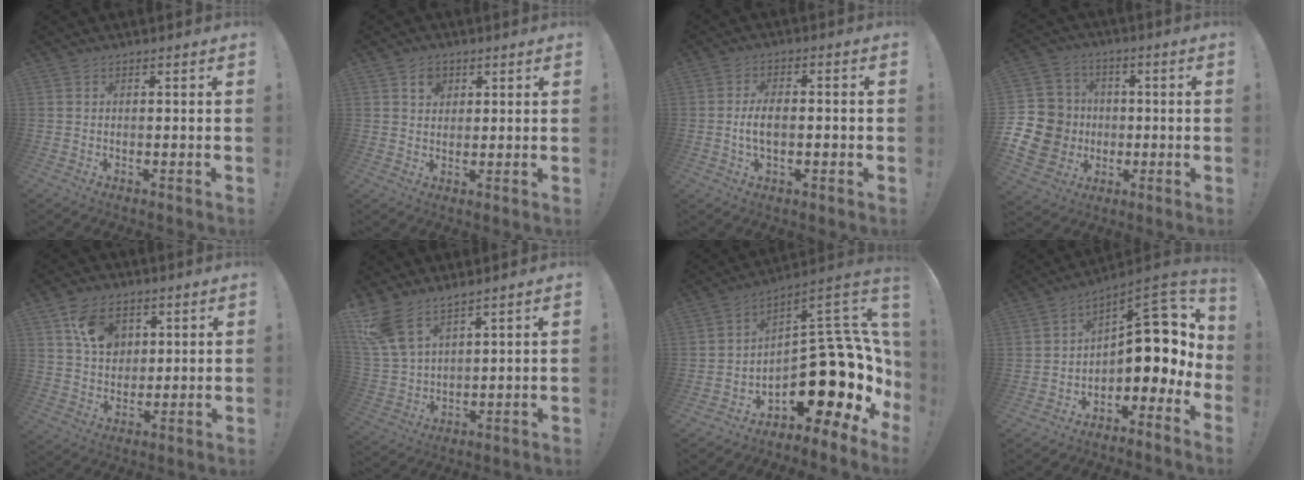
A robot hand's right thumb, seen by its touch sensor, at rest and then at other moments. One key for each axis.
{"total": 4.4, "fx": 2.1, "fy": 3.6, "fz": 1.5, "tx": -0.013, "ty": -0.007, "tz": 0.035}
{"total": 6.1, "fx": -1.0, "fy": 3.2, "fz": 5.1, "tx": -0.078, "ty": 0.006, "tz": -0.020}
{"total": 15.1, "fx": -2.6, "fy": 13.9, "fz": 5.2, "tx": -0.093, "ty": 0.022, "tz": -0.033}
{"total": 11.1, "fx": 5.4, "fy": 8.2, "fz": 5.2, "tx": -0.068, "ty": -0.021, "tz": 0.103}
{"total": 10.1, "fx": 8.2, "fy": 4.1, "fz": 4.2, "tx": -0.089, "ty": -0.044, "tz": 0.162}
{"total": 19.3, "fx": -5.1, "fy": 10.3, "fz": 15.5, "tx": -0.173, "ty": 0.003, "tz": -0.064}
{"total": 11.6, "fx": 3.2, "fy": 7.2, "fz": 8.4, "tx": -0.087, "ty": -0.045, "tz": 0.051}